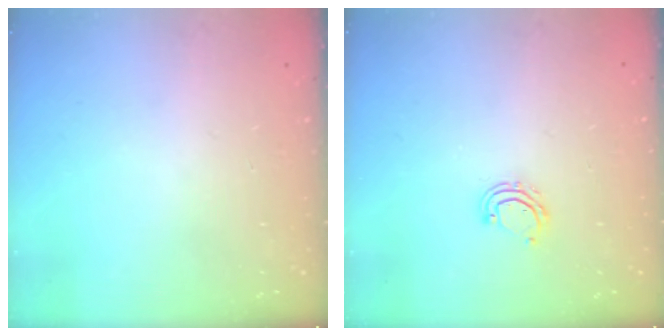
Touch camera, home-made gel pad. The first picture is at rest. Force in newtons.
{"total": 4.5, "press": 4.4, "slide": 0.4}